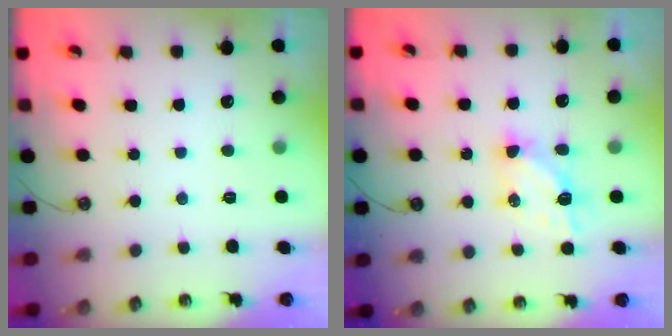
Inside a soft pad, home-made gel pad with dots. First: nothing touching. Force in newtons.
{"total": 5.3, "press": 5.3, "slide": 0.1}